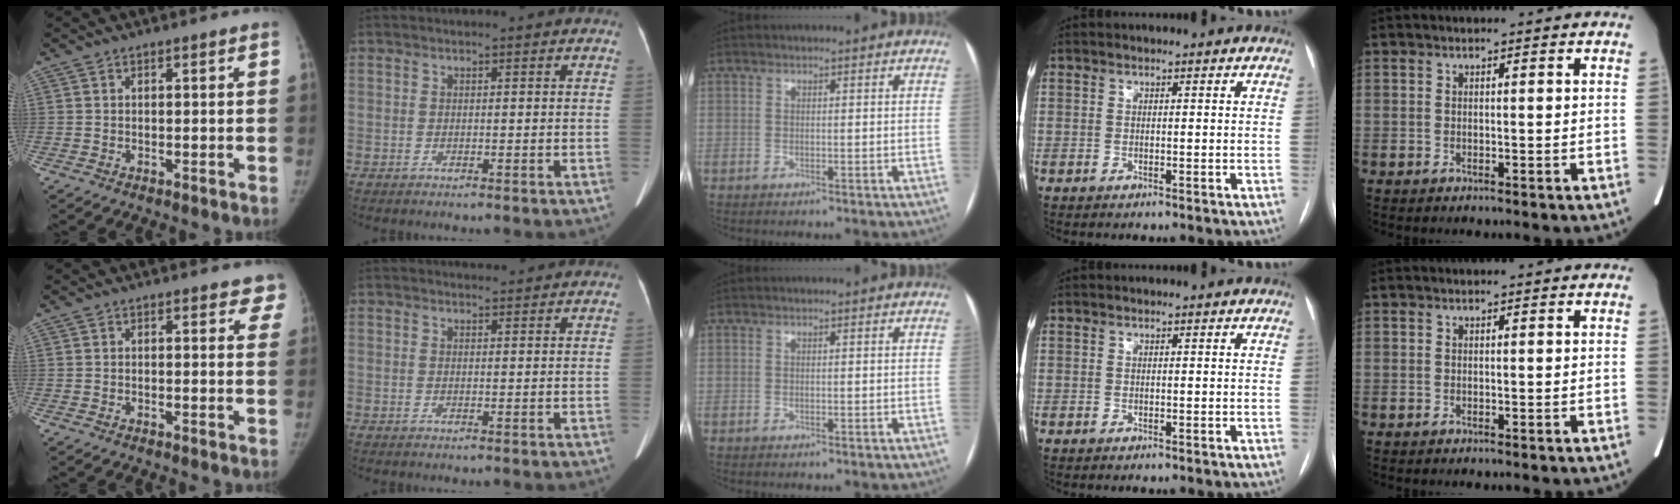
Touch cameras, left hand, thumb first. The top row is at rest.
{"thumb": {"total": 3.7, "force": [3.1, 1.8, 1.2], "torque": [0.024, -0.011, 0.018]}, "index": {"total": 1.5, "force": [1.5, 0.2, 0.0], "torque": [-0.009, 0.005, 0.026]}}